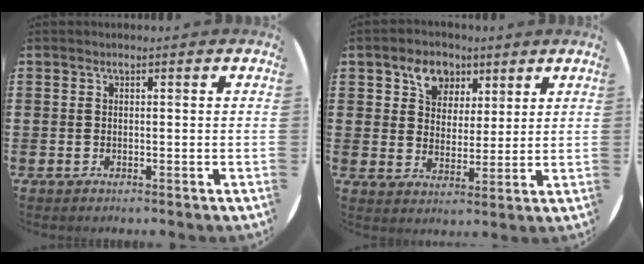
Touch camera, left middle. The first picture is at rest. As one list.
[{"total": 5.6, "force": [3.6, 4.1, 1.4], "torque": [-0.030, 0.007, 0.064]}]